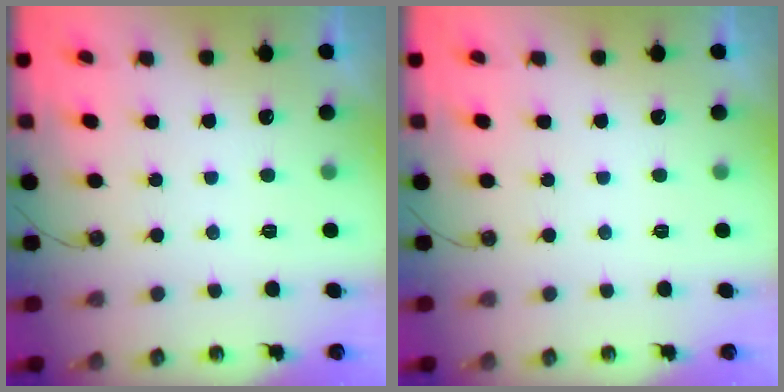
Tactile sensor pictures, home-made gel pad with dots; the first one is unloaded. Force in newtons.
{"total": 0.0}